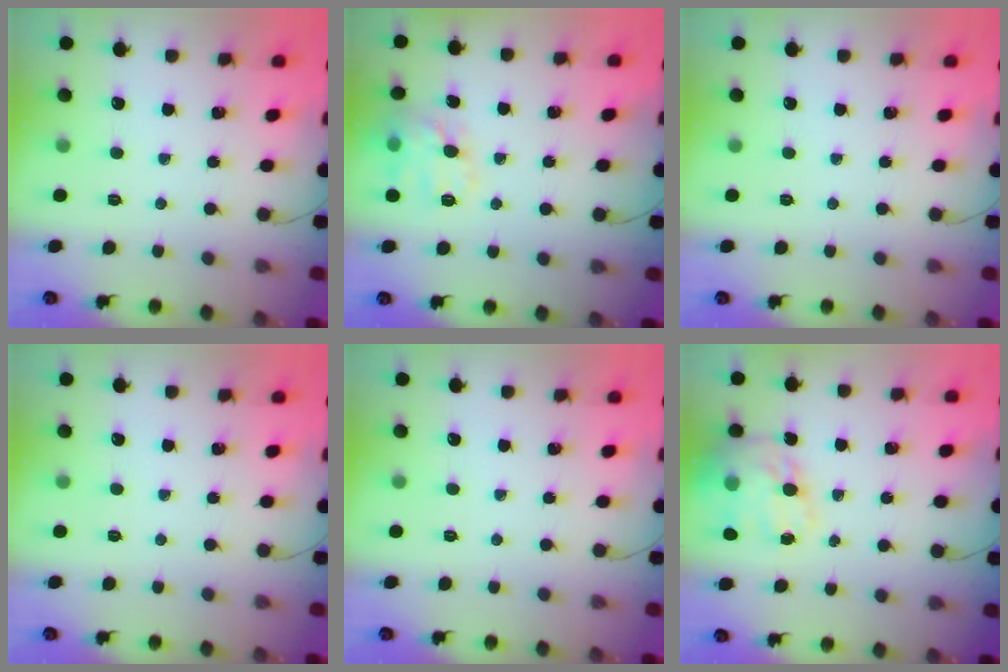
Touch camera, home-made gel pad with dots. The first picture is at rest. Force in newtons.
{"total": 13.2, "press": 13.2, "slide": 0.6}
{"total": 0.0}
{"total": 0.0}
{"total": 0.0}
{"total": 18.2, "press": 17.7, "slide": 4.3}